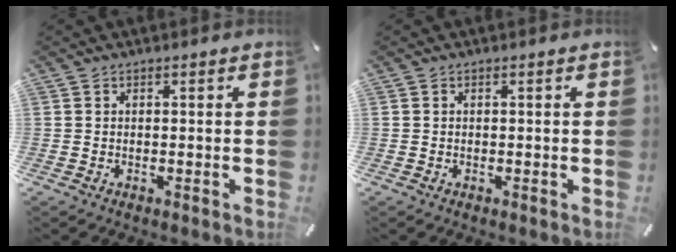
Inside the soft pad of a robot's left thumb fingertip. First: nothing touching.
{"total": 0.0}